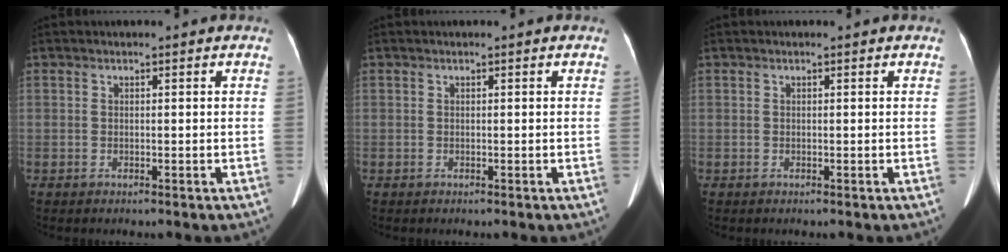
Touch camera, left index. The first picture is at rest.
{"total": 0.0}
{"total": 0.6, "force": [0.6, 0.0, 0.2], "torque": [-0.006, 0.012, 0.008]}